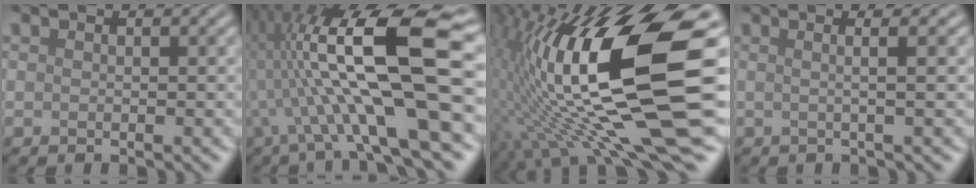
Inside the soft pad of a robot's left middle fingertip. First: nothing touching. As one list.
[{"total": 14.6, "force": [-0.7, 3.1, 14.2], "torque": [-0.251, 0.027, -0.006]}, {"total": 17.9, "force": [0.9, 5.6, 16.9], "torque": [-0.310, 0.002, 0.027]}, {"total": 4.3, "force": [0.9, 1.7, 3.8], "torque": [-0.042, 0.032, -0.022]}]